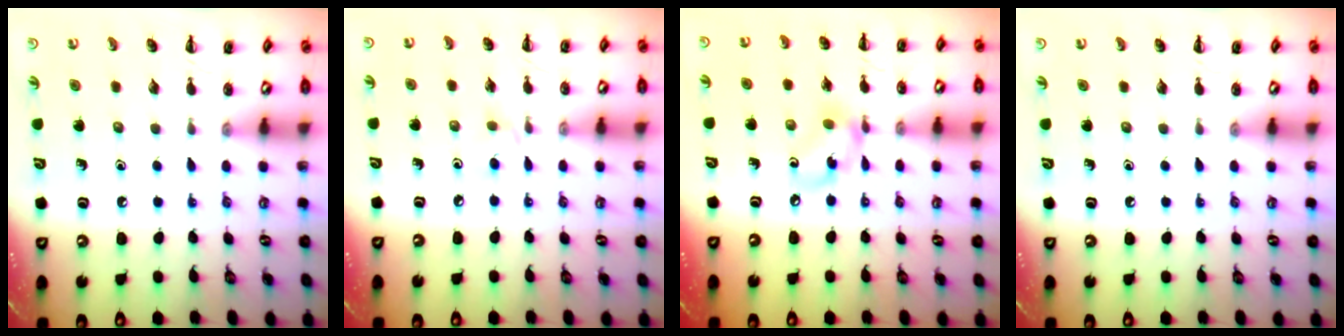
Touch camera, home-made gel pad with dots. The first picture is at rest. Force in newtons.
{"total": 3.4, "press": 3.1, "slide": 1.2}
{"total": 8.5, "press": 8.4, "slide": 1.3}
{"total": 0.0}